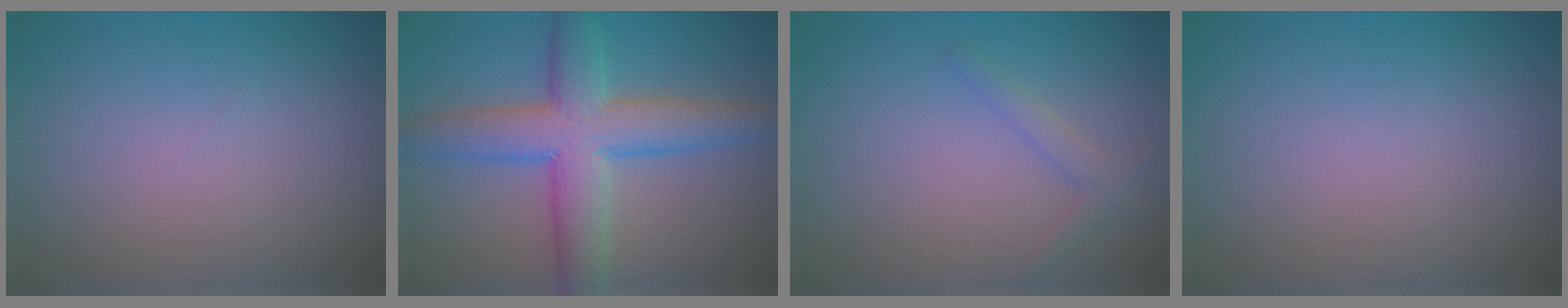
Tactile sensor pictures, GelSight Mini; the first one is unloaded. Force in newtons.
{"total": 7.4, "press": 7.4, "slide": 0.1}
{"total": 1.4, "press": 1.4, "slide": 0.1}
{"total": 0.0}